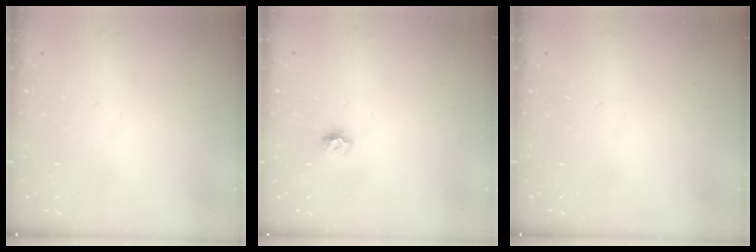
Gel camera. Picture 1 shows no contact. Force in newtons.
{"total": 5.8, "press": 5.8, "slide": 0.7}
{"total": 0.0}